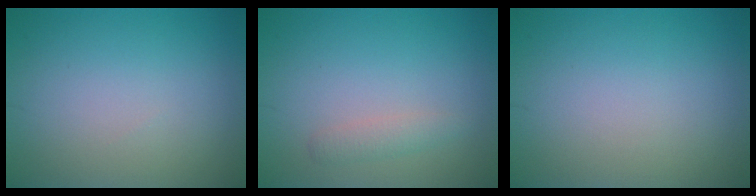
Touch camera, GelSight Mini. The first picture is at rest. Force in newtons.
{"total": 1.3, "press": 1.3, "slide": 0.0}
{"total": 0.0}